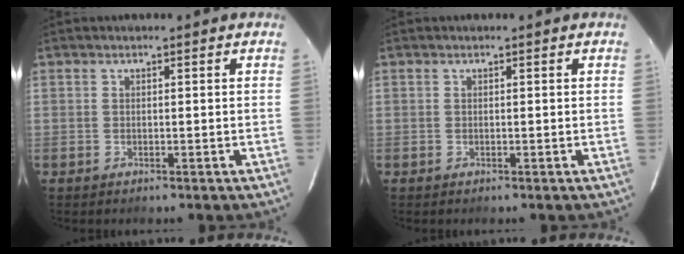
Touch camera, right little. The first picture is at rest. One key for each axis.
{"total": 0.0}